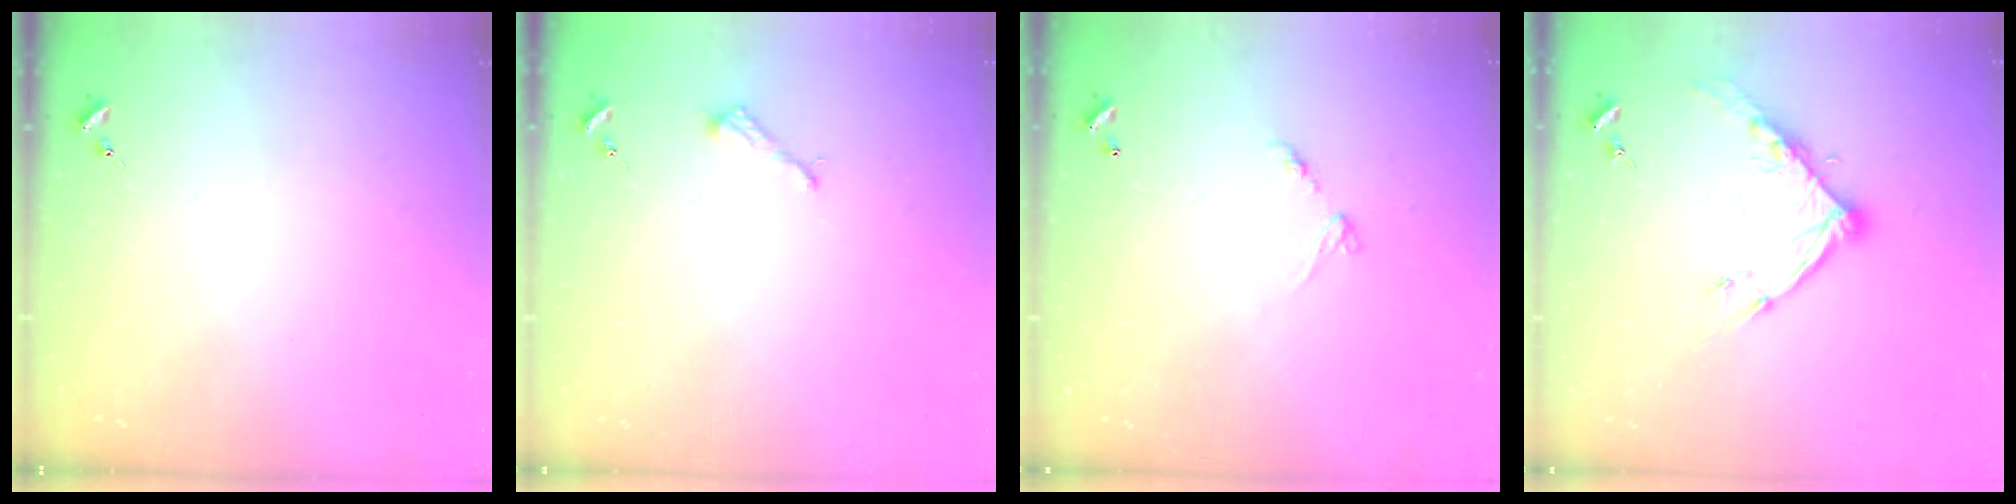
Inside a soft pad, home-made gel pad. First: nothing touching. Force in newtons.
{"total": 3.1, "press": 3.1, "slide": 0.3}
{"total": 5.6, "press": 5.6, "slide": 0.4}
{"total": 11.2, "press": 11.2, "slide": 1.0}